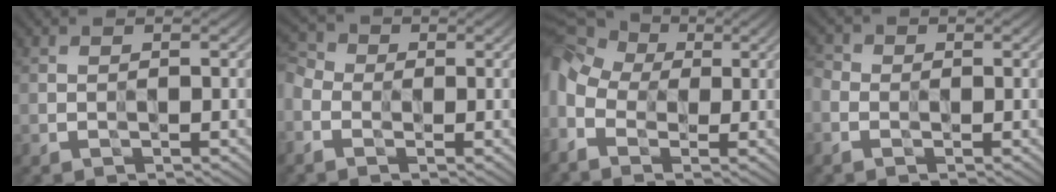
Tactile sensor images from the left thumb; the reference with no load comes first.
{"total": 5.5, "force": [-1.6, 4.1, 3.2], "torque": [-0.079, 0.002, -0.040]}
{"total": 11.3, "force": [-0.2, 8.6, 7.3], "torque": [-0.199, -0.005, -0.003]}
{"total": 3.5, "force": [-1.1, 2.7, 2.0], "torque": [-0.028, 0.000, -0.024]}